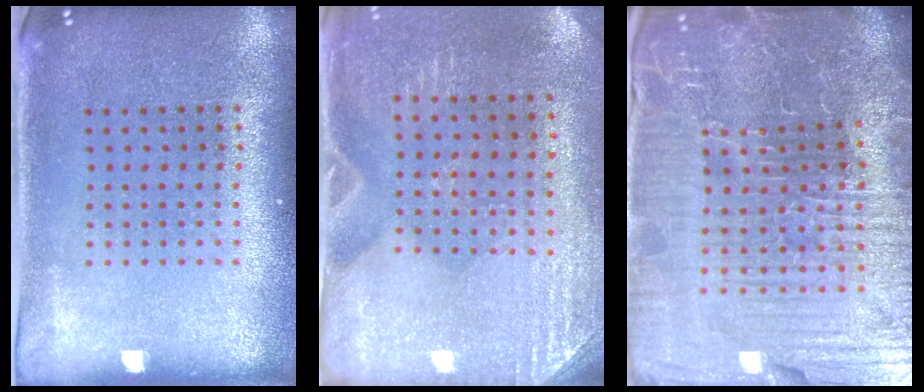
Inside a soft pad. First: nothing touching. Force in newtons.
{"total": 2.9, "press": 2.6, "slide": 1.2}
{"total": 6.9, "press": 6.3, "slide": 2.8}